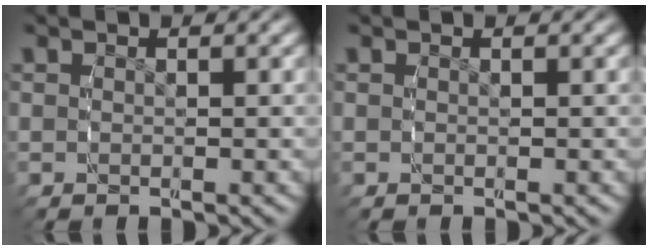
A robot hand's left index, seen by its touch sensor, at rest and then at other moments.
{"total": 0.0}